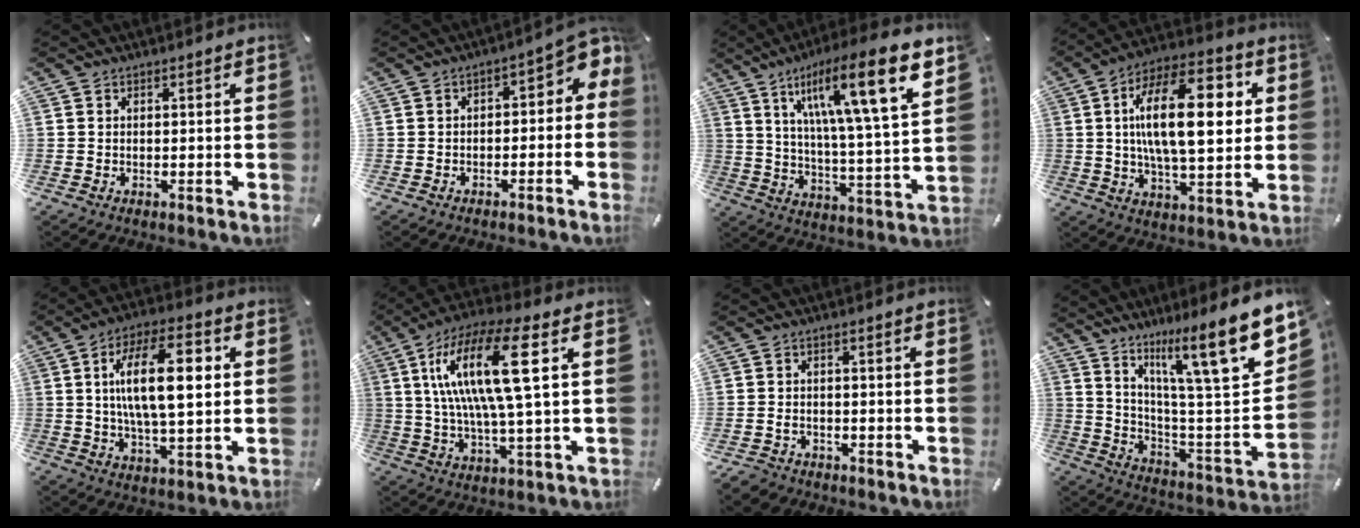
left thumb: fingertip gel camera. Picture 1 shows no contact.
{"total": 4.4, "force": [0.0, 2.9, 3.3], "torque": [-0.052, -0.006, -0.009]}
{"total": 19.8, "force": [10.4, 3.7, 16.4], "torque": [-0.257, -0.052, 0.149]}
{"total": 22.1, "force": [4.3, 10.2, 19.1], "torque": [-0.332, -0.002, 0.058]}
{"total": 16.7, "force": [3.2, 6.9, 14.9], "torque": [-0.270, -0.001, 0.045]}
{"total": 17.9, "force": [4.9, 3.9, 16.8], "torque": [-0.343, -0.008, 0.065]}
{"total": 3.1, "force": [-2.1, 2.0, 1.0], "torque": [-0.025, 0.008, -0.043]}
{"total": 19.0, "force": [12.9, 3.6, 13.4], "torque": [-0.186, -0.106, 0.193]}